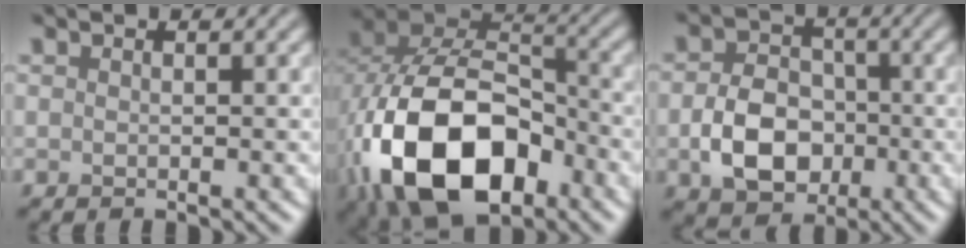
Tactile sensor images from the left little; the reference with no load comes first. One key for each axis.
{"total": 15.2, "fx": -5.9, "fy": 9.1, "fz": 10.6, "tx": -0.209, "ty": -0.029, "tz": -0.104}
{"total": 6.3, "fx": -1.8, "fy": 4.6, "fz": 3.9, "tx": -0.075, "ty": -0.004, "tz": -0.034}